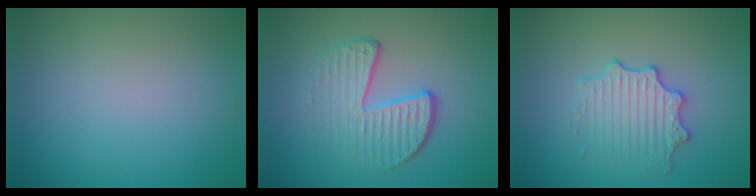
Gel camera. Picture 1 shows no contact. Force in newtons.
{"total": 4.0, "press": 2.8, "slide": 2.9}
{"total": 3.0, "press": 2.7, "slide": 1.1}